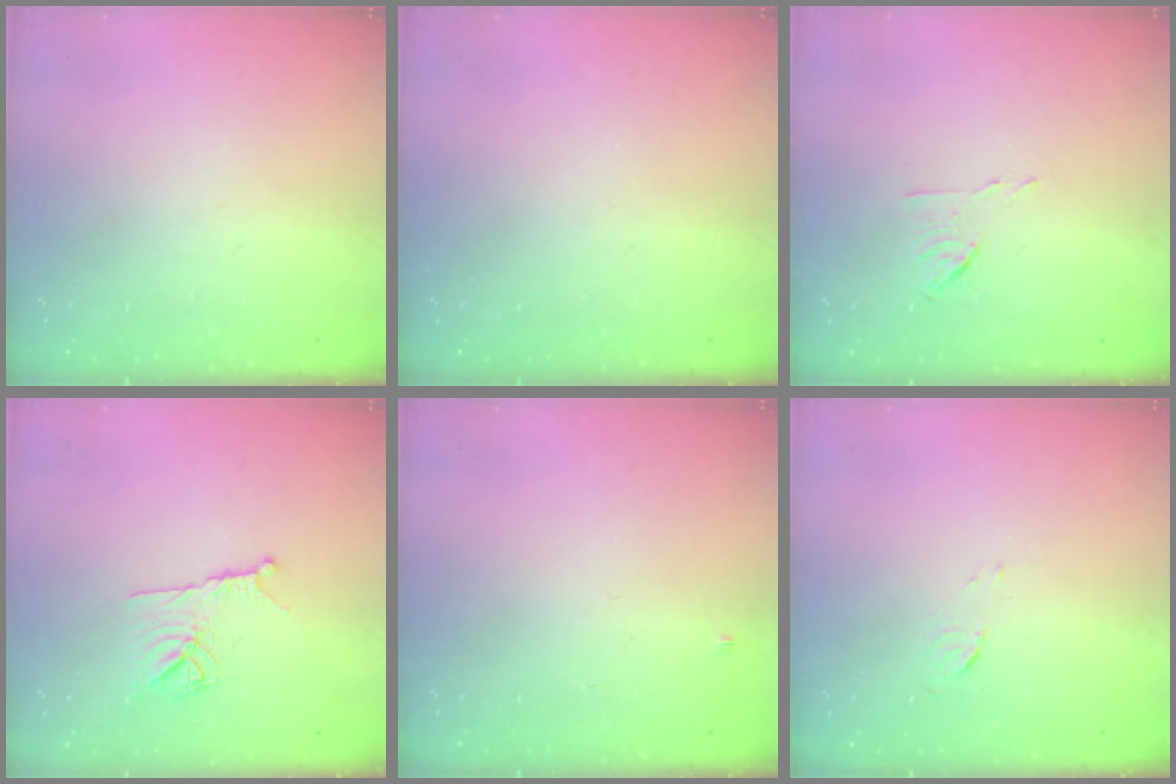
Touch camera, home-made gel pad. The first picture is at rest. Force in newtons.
{"total": 0.0}
{"total": 5.8, "press": 5.7, "slide": 1.2}
{"total": 9.9, "press": 9.8, "slide": 1.2}
{"total": 3.0, "press": 2.9, "slide": 0.4}
{"total": 3.3, "press": 3.3, "slide": 0.4}